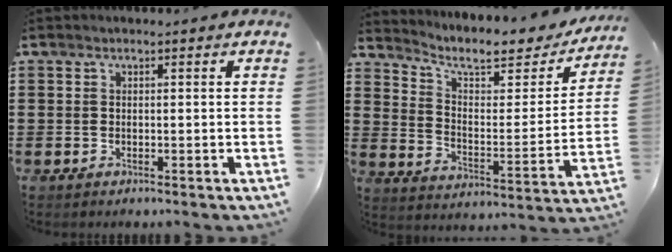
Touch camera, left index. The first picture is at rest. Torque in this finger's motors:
{"motor_torque": [2.00, -0.14, 0.08, 0.07]}